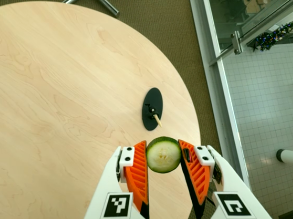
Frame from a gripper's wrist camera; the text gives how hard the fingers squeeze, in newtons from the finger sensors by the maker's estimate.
{"total": 8.0, "left": 7.9, "right": 8.1}